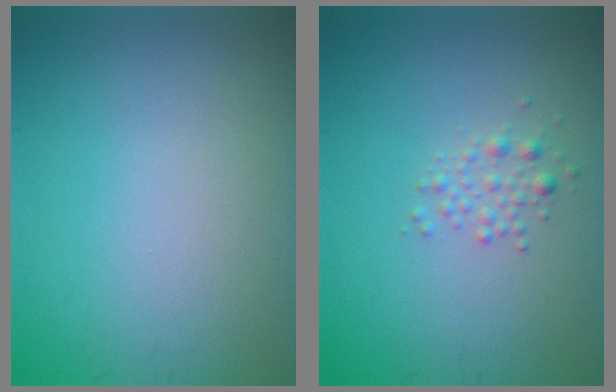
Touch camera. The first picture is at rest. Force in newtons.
{"total": 1.4, "press": 1.4, "slide": 0.1}